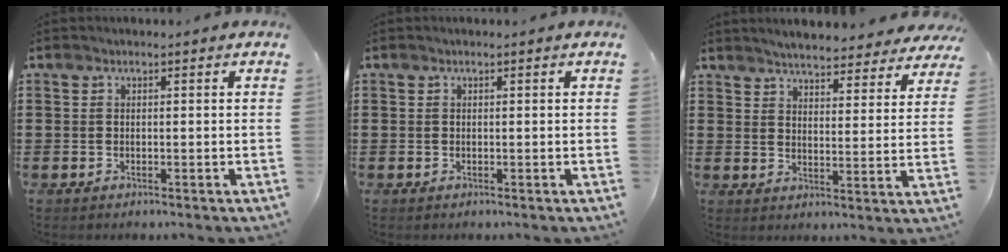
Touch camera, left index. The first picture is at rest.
{"total": 0.0}
{"total": 4.4, "force": [4.3, 0.1, 0.8], "torque": [-0.035, -0.022, 0.074]}